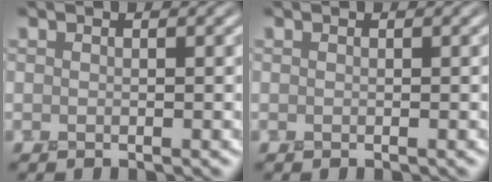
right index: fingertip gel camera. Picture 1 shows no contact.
{"total": 0.0}